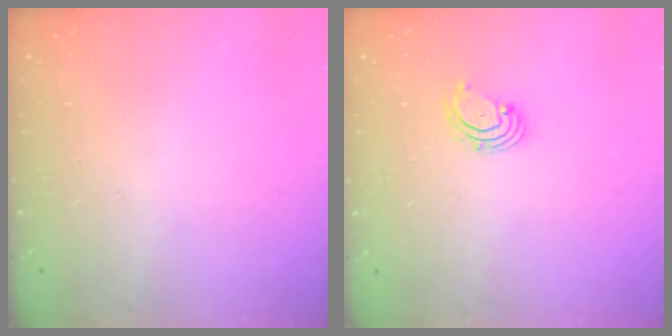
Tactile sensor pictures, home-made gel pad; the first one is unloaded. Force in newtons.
{"total": 2.2, "press": 2.1, "slide": 0.7}